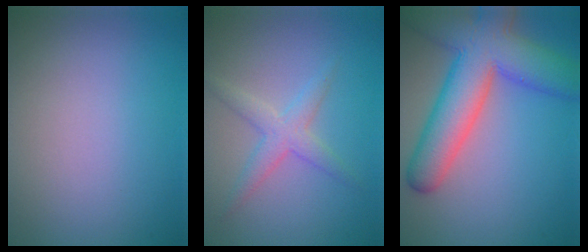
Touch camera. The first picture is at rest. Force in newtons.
{"total": 2.5, "press": 2.5, "slide": 0.0}
{"total": 9.6, "press": 9.6, "slide": 0.6}